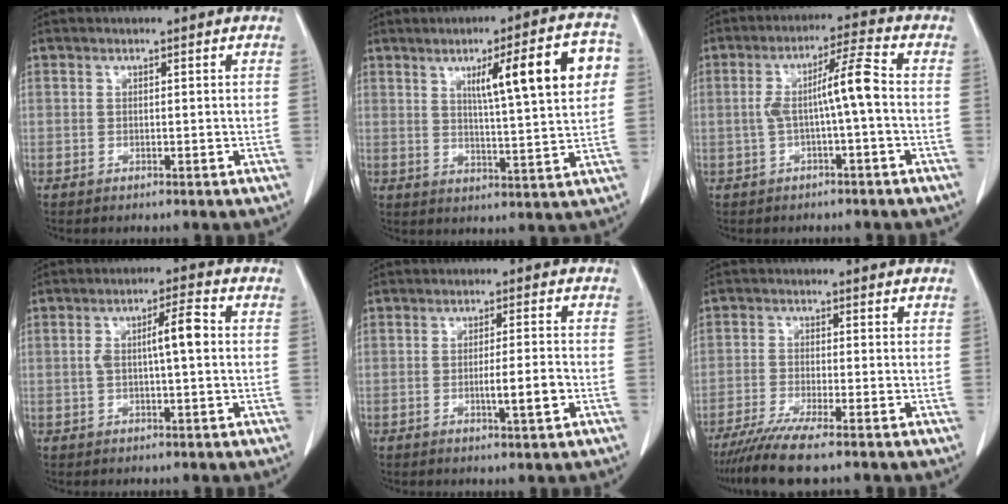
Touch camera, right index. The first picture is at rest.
{"total": 13.5, "force": [4.0, 1.0, 12.8], "torque": [-0.182, 0.016, 0.057]}
{"total": 6.8, "force": [-0.6, 0.0, 6.7], "torque": [-0.122, 0.024, -0.009]}
{"total": 5.7, "force": [0.3, 0.8, 5.6], "torque": [-0.099, 0.016, 0.005]}
{"total": 4.6, "force": [-1.4, 0.0, 4.4], "torque": [-0.069, -0.005, -0.020]}
{"total": 7.0, "force": [-5.4, -0.5, 4.4], "torque": [-0.069, -0.020, -0.093]}